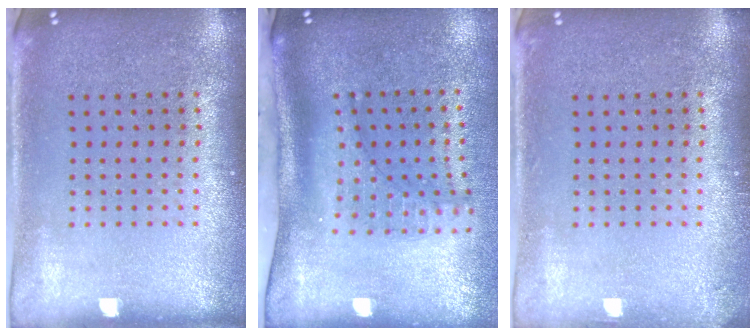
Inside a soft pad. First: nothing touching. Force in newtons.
{"total": 2.1, "press": 1.5, "slide": 1.4}
{"total": 0.9, "press": 0.9, "slide": 0.2}